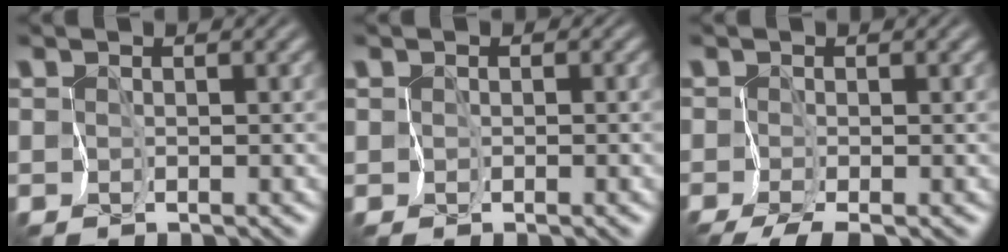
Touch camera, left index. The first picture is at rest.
{"total": 0.8, "force": [0.0, 0.8, 0.0], "torque": [0.005, 0.003, 0.005]}
{"total": 2.5, "force": [-1.8, 0.8, 1.6], "torque": [-0.021, 0.000, -0.035]}